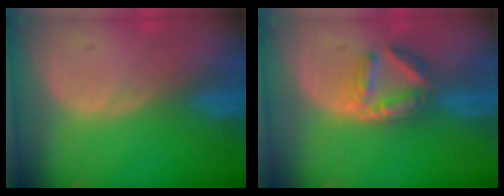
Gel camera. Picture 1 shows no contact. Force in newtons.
{"total": 6.0, "press": 5.7, "slide": 2.1}